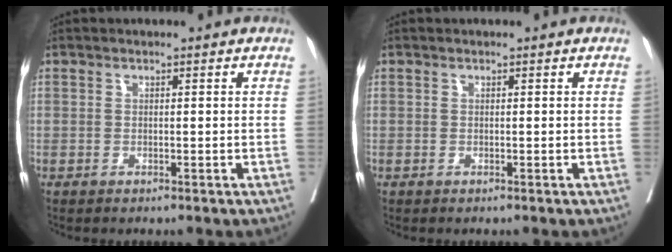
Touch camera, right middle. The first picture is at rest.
{"total": 0.0}